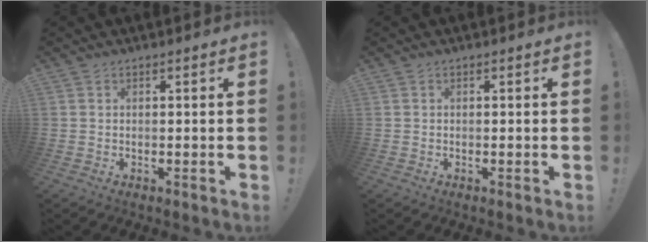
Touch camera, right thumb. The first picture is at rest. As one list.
[{"total": 0.0}]